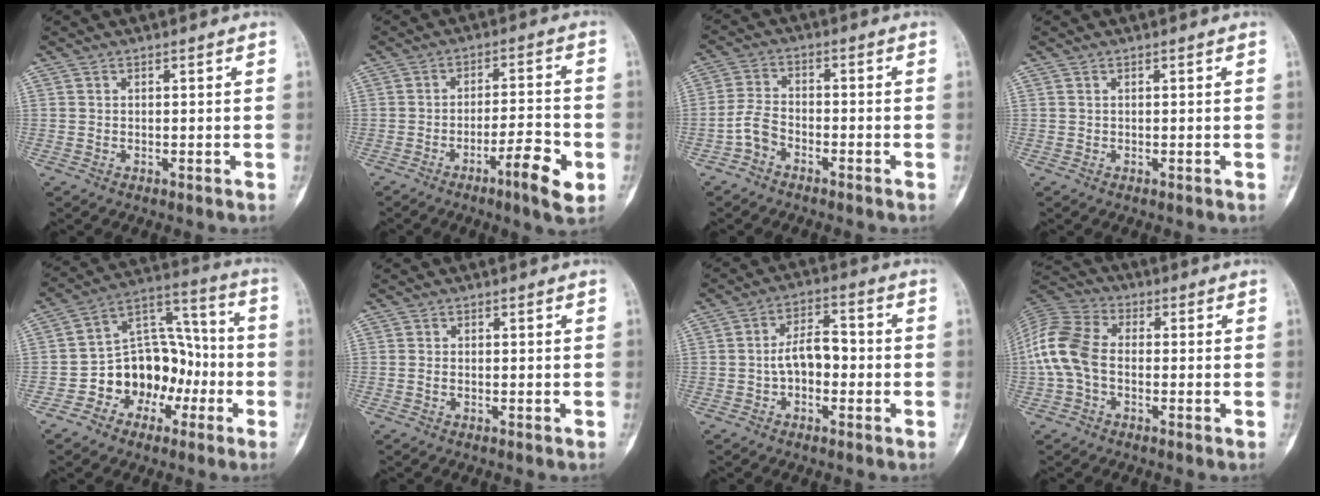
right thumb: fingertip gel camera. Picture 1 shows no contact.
{"total": 9.0, "force": [-3.9, 1.6, 7.9], "torque": [-0.125, 0.020, -0.060]}
{"total": 4.6, "force": [-2.8, 2.7, 2.6], "torque": [-0.053, 0.025, -0.060]}
{"total": 0.0}
{"total": 15.3, "force": [-5.3, 11.5, 8.5], "torque": [-0.084, 0.080, -0.090]}
{"total": 0.6, "force": [-0.2, 0.3, 0.5], "torque": [-0.013, -0.001, -0.003]}
{"total": 6.8, "force": [-1.2, 4.1, 5.3], "torque": [-0.077, 0.031, -0.028]}
{"total": 11.0, "force": [-1.2, 7.2, 8.3], "torque": [-0.181, 0.028, -0.036]}